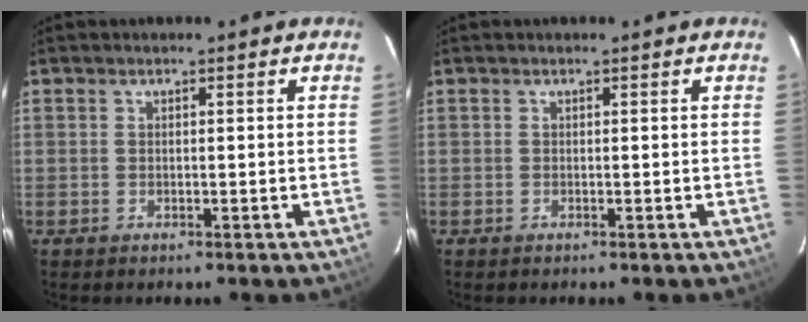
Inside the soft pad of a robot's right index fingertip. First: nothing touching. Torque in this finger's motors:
{"motor_torque": [-0.02, 0.12, -0.04, 0.01]}